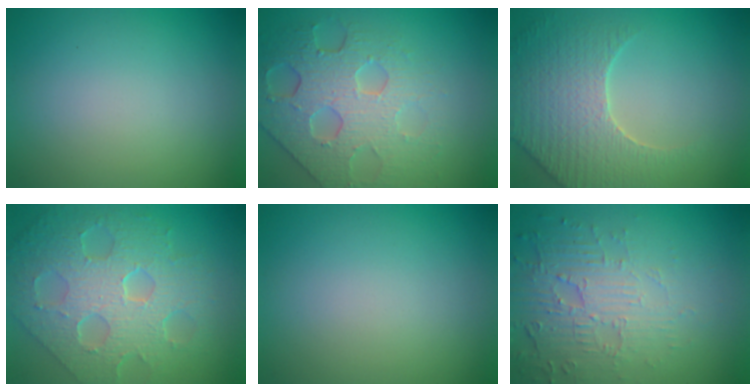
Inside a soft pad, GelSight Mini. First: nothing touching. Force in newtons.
{"total": 6.1, "press": 5.0, "slide": 3.5}
{"total": 5.1, "press": 4.9, "slide": 1.6}
{"total": 8.7, "press": 6.2, "slide": 6.2}
{"total": 0.0}
{"total": 5.5, "press": 3.7, "slide": 4.1}